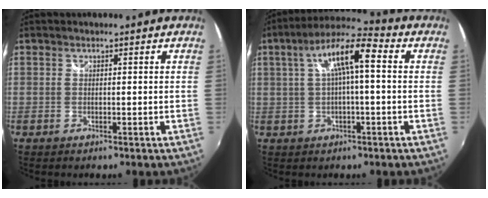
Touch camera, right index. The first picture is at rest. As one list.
[{"total": 10.2, "force": [1.8, 2.3, 9.8], "torque": [-0.179, 0.027, 0.029]}]